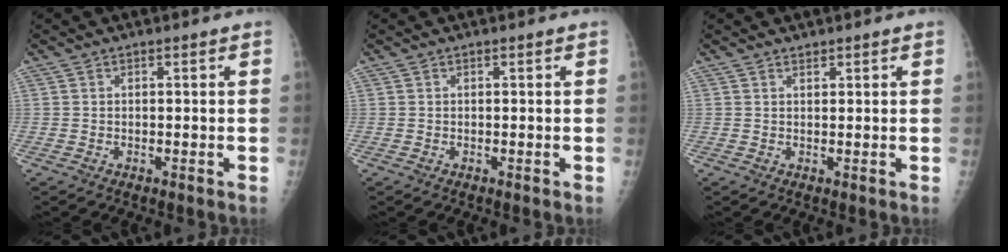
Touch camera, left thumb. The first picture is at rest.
{"total": 0.0}
{"total": 0.8, "force": [0.7, 0.4, 0.2], "torque": [0.002, -0.006, 0.011]}